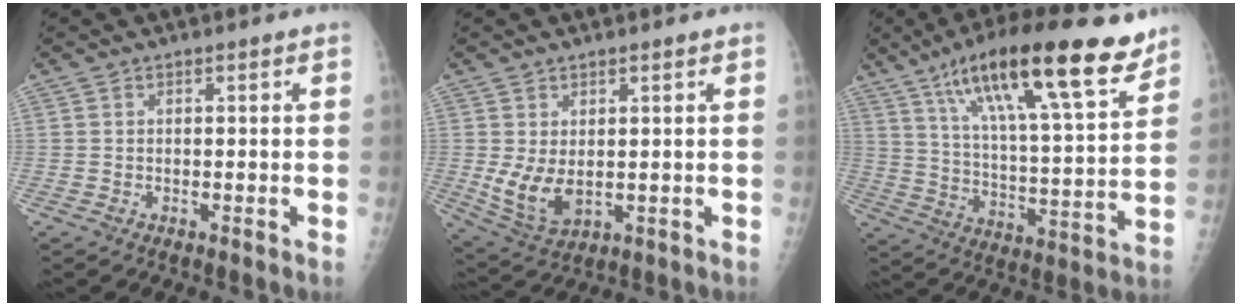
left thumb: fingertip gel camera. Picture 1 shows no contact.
{"total": 7.0, "force": [0.4, 4.0, 5.7], "torque": [-0.102, -0.016, 0.025]}
{"total": 24.8, "force": [15.4, 5.9, 18.4], "torque": [-0.282, -0.044, 0.252]}